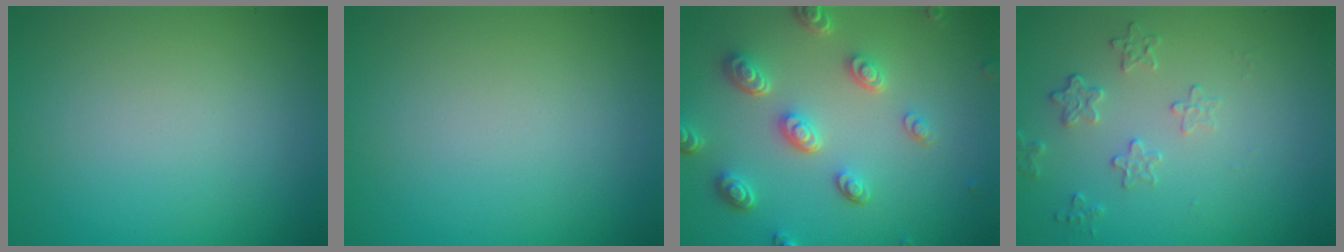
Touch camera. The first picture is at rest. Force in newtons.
{"total": 0.0}
{"total": 5.2, "press": 3.9, "slide": 3.4}
{"total": 1.9, "press": 1.3, "slide": 1.4}